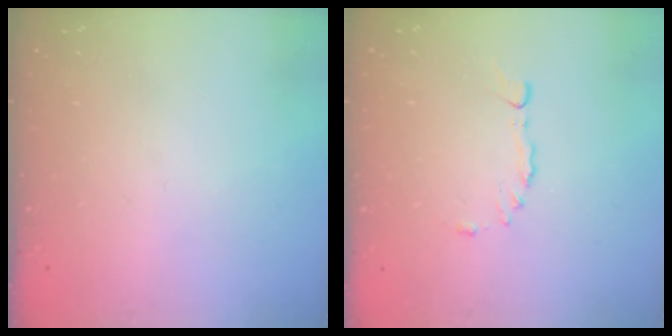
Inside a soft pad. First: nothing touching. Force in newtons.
{"total": 4.8, "press": 4.7, "slide": 0.7}